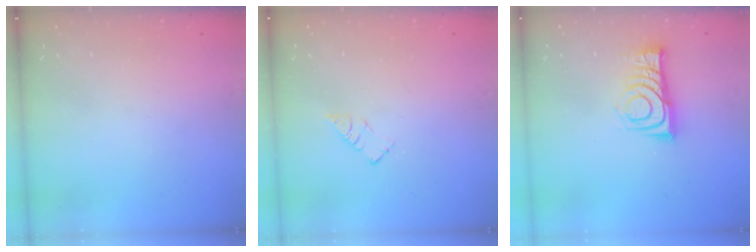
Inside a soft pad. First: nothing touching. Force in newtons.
{"total": 3.1, "press": 3.1, "slide": 0.2}
{"total": 9.7, "press": 9.7, "slide": 0.4}